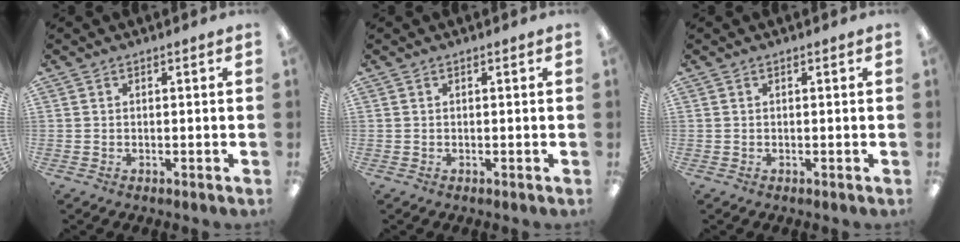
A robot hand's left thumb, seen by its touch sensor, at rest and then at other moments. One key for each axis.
{"total": 0.0}
{"total": 0.0}